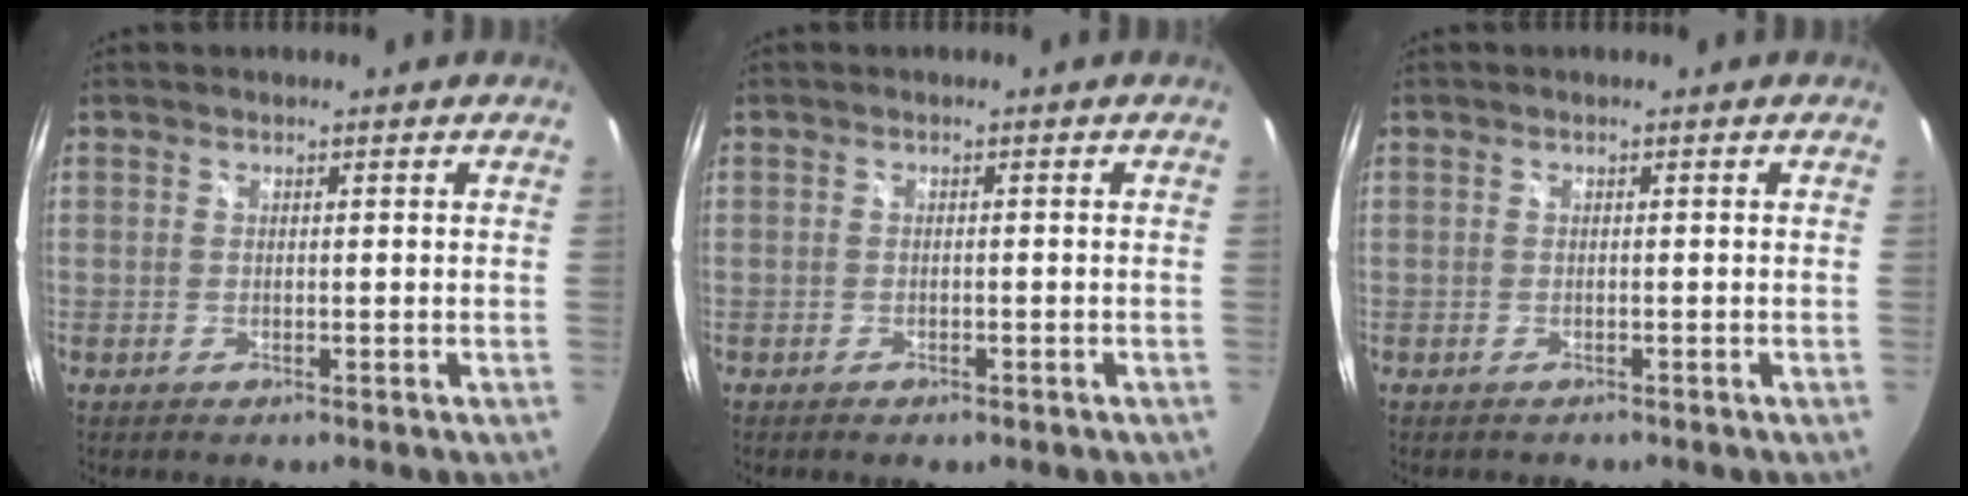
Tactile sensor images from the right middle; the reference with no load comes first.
{"total": 2.4, "force": [-1.7, 1.1, 1.3], "torque": [-0.023, -0.010, -0.022]}
{"total": 0.5, "force": [-0.5, 0.2, -0.1], "torque": [0.000, -0.002, -0.009]}